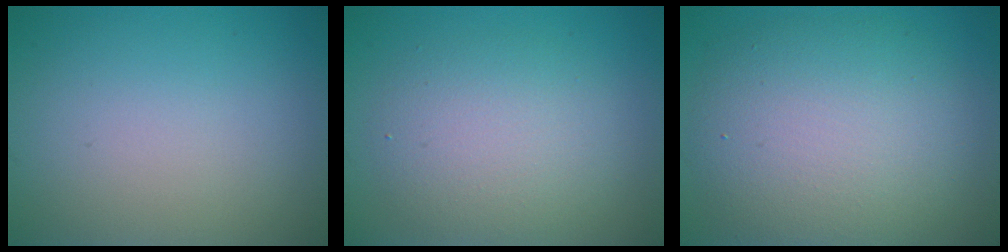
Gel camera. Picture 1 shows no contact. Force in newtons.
{"total": 4.4, "press": 4.4, "slide": 0.2}
{"total": 8.9, "press": 8.9, "slide": 0.4}